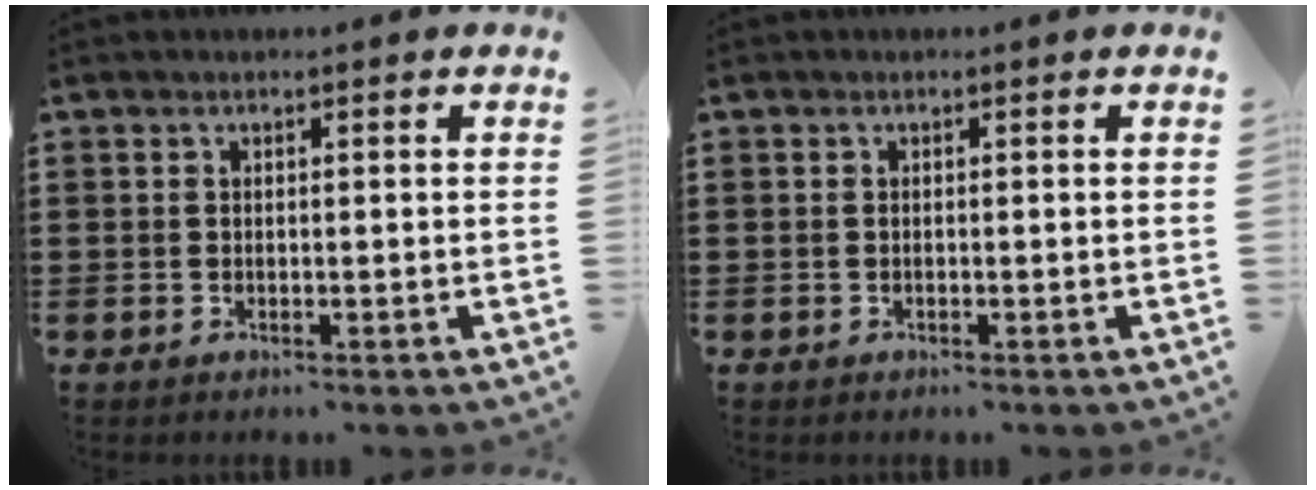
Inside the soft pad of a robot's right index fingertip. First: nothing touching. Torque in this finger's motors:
{"motor_torque": [0.96, 1.18, 0.00, -0.03]}